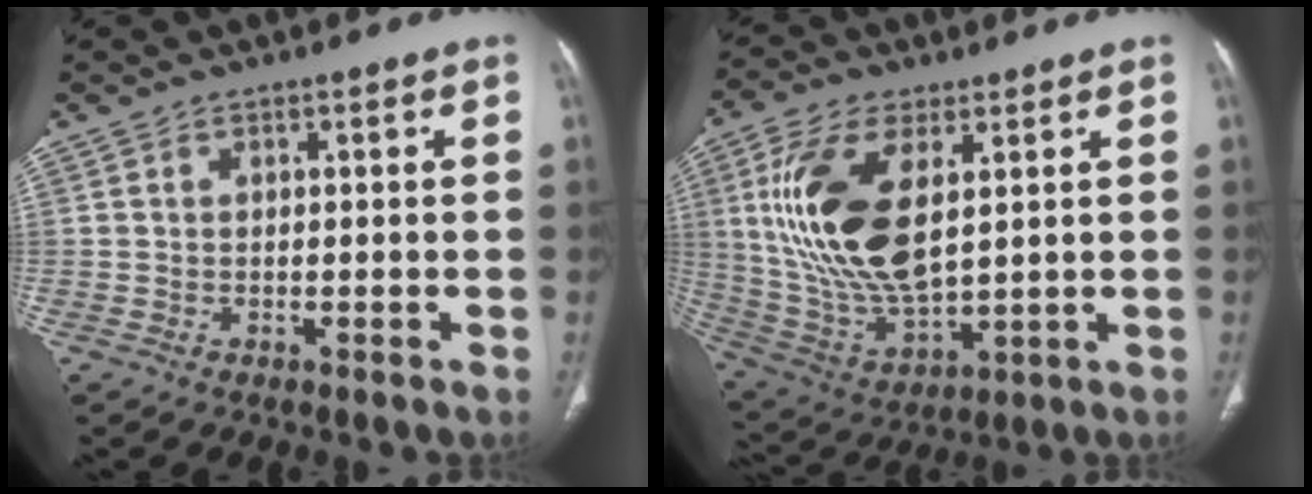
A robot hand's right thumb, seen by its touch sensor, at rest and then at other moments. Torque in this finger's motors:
{"motor_torque": [-1.33, 3.31, 1.81, 0.96, 0.72]}